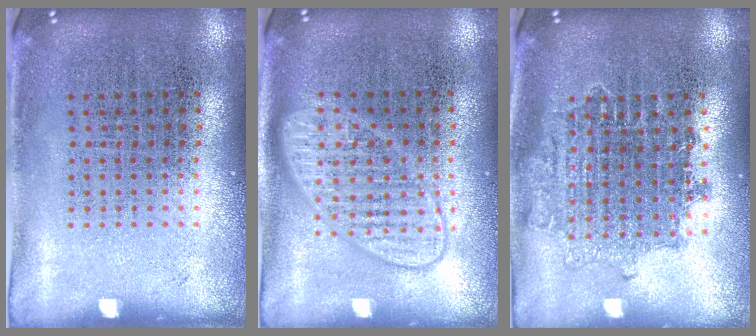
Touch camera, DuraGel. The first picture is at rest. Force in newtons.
{"total": 2.0, "press": 1.9, "slide": 0.3}
{"total": 1.5, "press": 1.2, "slide": 0.8}